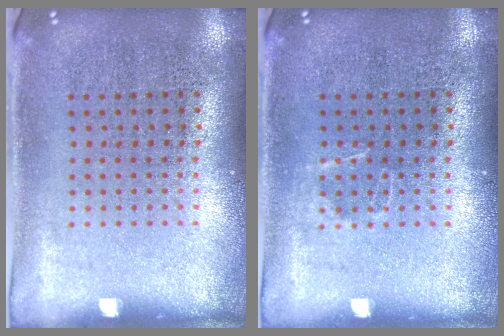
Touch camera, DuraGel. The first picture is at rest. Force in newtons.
{"total": 0.6, "press": 0.6, "slide": 0.2}